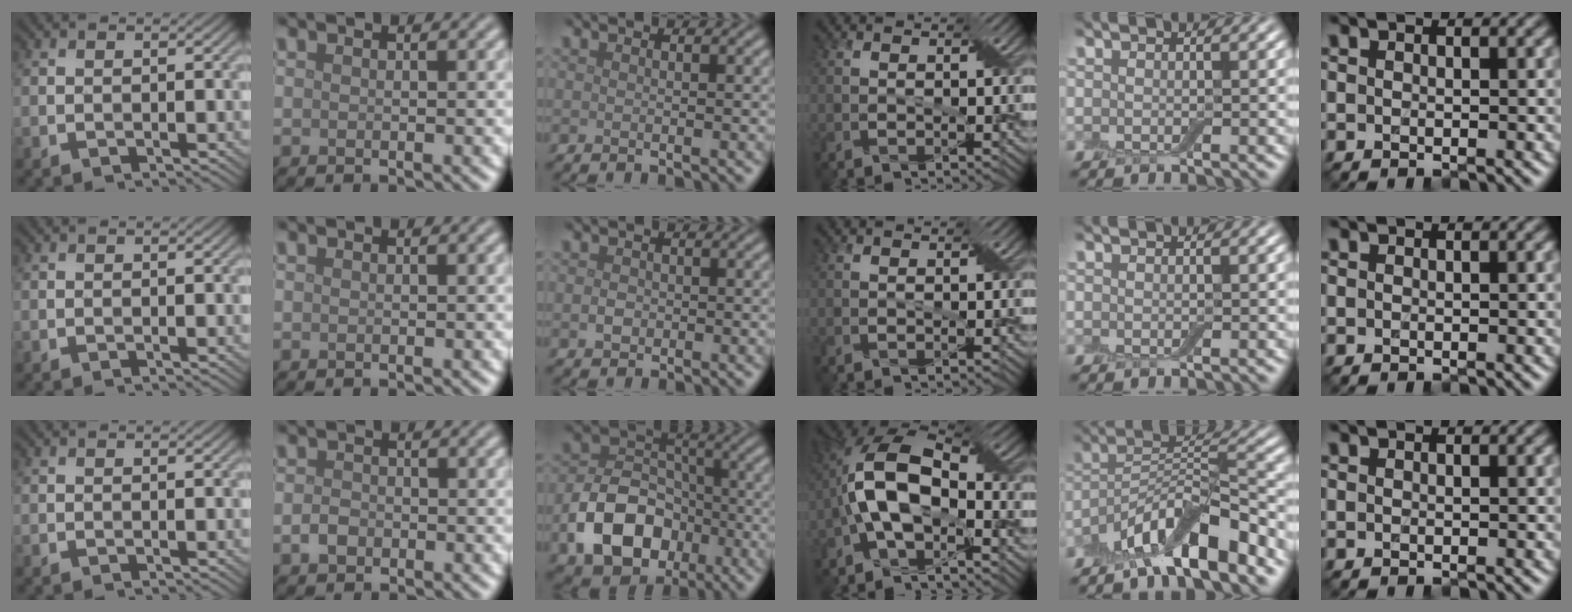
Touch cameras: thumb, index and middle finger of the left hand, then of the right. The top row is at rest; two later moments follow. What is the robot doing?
{"motion": "fold", "object": "apron"}